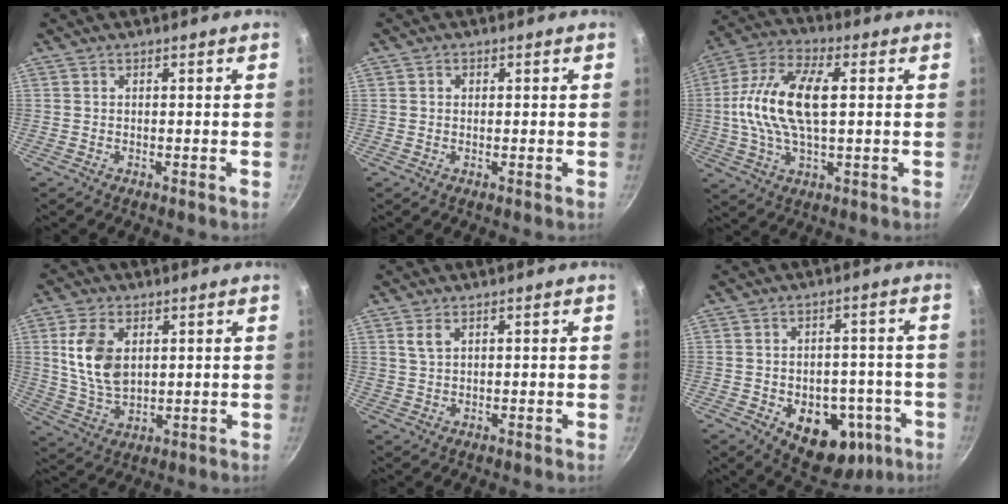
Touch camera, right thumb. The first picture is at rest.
{"total": 0.9, "force": [0.2, 0.8, 0.3], "torque": [-0.003, 0.002, 0.002]}
{"total": 15.7, "force": [1.6, 7.3, 13.8], "torque": [-0.271, 0.019, 0.015]}
{"total": 10.9, "force": [2.6, 6.7, 8.2], "torque": [-0.150, -0.020, 0.058]}
{"total": 2.7, "force": [1.3, 1.6, 1.8], "torque": [-0.029, -0.003, 0.027]}
{"total": 14.7, "force": [-5.2, 9.9, 9.6], "torque": [-0.086, 0.020, -0.054]}